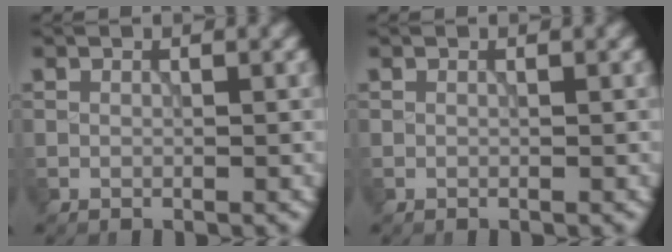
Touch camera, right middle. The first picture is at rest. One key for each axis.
{"total": 0.0}